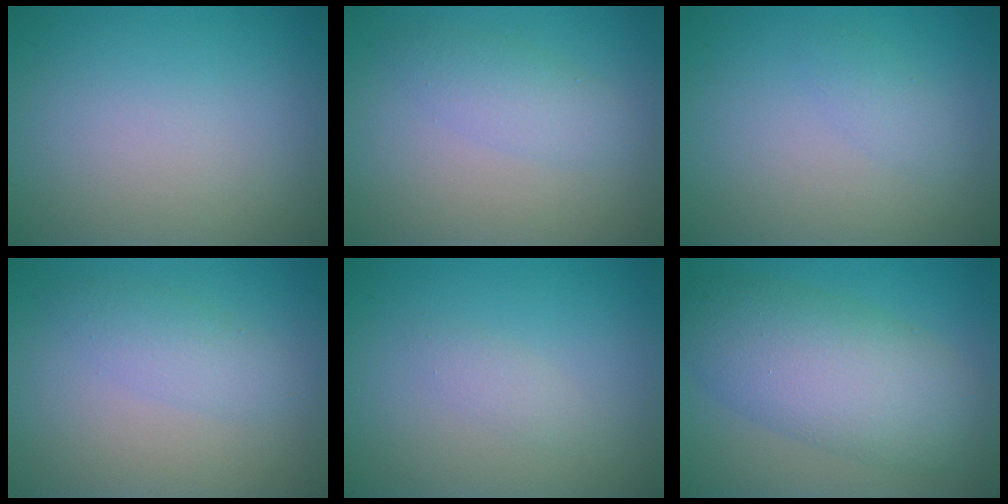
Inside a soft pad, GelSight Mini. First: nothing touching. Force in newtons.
{"total": 2.2, "press": 2.2, "slide": 0.1}
{"total": 1.3, "press": 1.3, "slide": 0.0}
{"total": 2.2, "press": 2.2, "slide": 0.1}
{"total": 1.1, "press": 1.1, "slide": 0.0}
{"total": 8.2, "press": 8.2, "slide": 0.2}